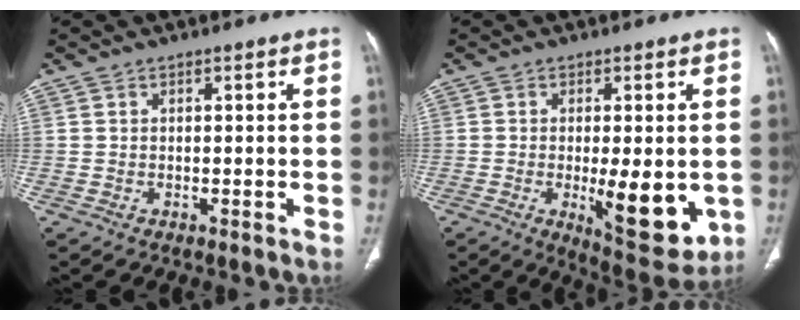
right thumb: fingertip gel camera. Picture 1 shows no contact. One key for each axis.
{"total": 12.8, "fx": -2.4, "fy": 4.6, "fz": 11.8, "tx": -0.147, "ty": -0.024, "tz": -0.022}